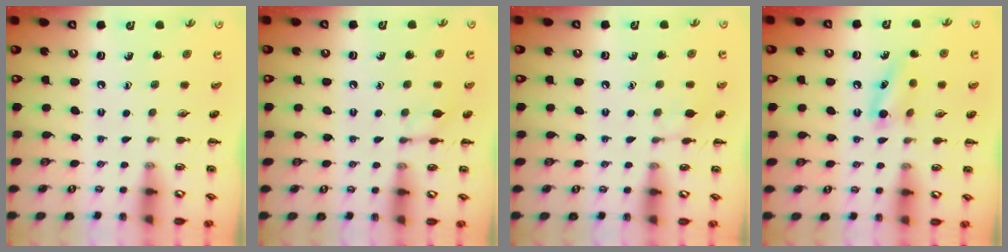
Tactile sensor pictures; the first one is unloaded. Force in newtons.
{"total": 6.9, "press": 6.9, "slide": 0.5}
{"total": 5.9, "press": 5.7, "slide": 1.5}
{"total": 5.2, "press": 5.1, "slide": 1.3}